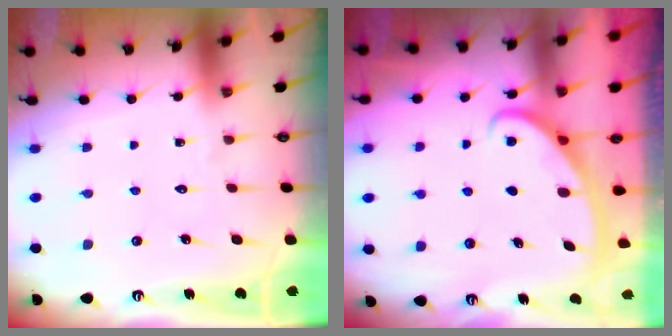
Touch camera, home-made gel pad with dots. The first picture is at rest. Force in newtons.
{"total": 2.8, "press": 2.8, "slide": 0.4}